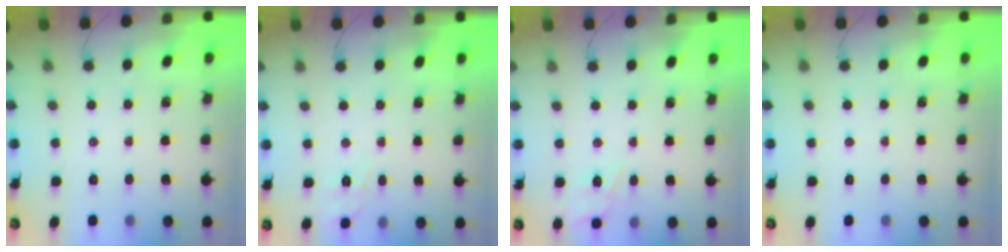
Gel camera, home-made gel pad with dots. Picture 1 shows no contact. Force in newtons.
{"total": 1.7, "press": 0.2, "slide": 1.7}
{"total": 8.6, "press": 8.5, "slide": 1.6}
{"total": 0.0}